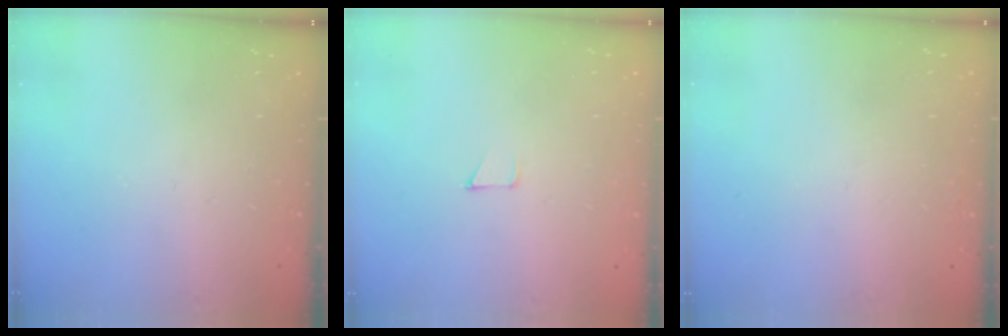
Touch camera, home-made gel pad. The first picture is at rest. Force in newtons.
{"total": 2.8, "press": 2.8, "slide": 0.2}
{"total": 1.4, "press": 1.3, "slide": 0.2}